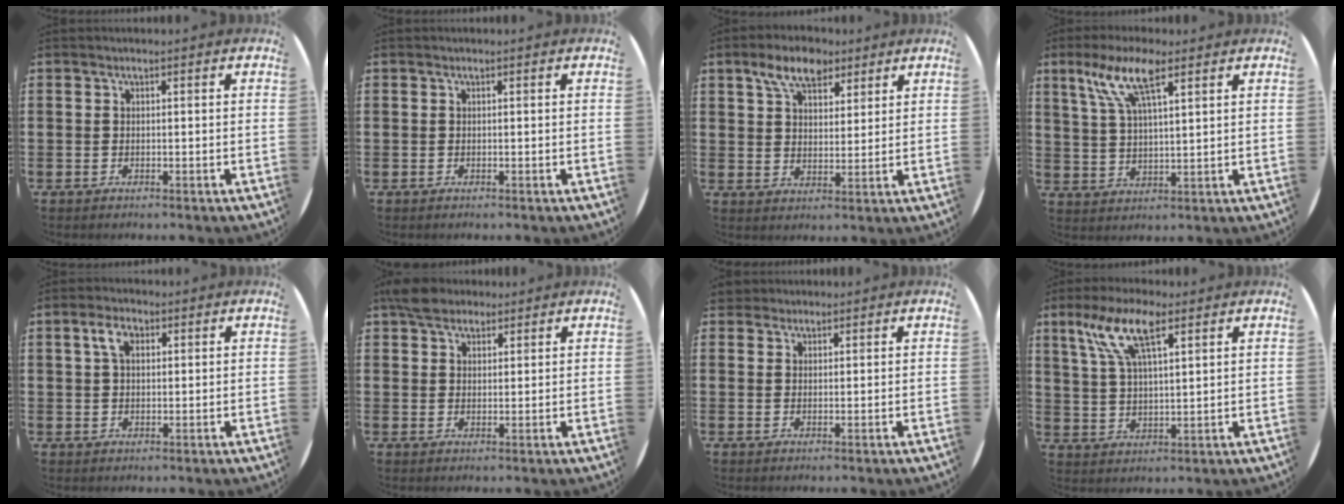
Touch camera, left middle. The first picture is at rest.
{"total": 0.0}
{"total": 6.8, "force": [4.9, 3.5, 3.3], "torque": [-0.064, -0.001, 0.086]}
{"total": 8.2, "force": [5.1, 2.2, 6.0], "torque": [-0.132, 0.002, 0.089]}
{"total": 3.4, "force": [1.7, 1.9, 2.3], "torque": [-0.052, 0.010, 0.030]}
{"total": 4.0, "force": [3.3, 1.9, 1.1], "torque": [-0.022, 0.002, 0.063]}
{"total": 2.0, "force": [1.8, 0.8, 0.2], "torque": [0.000, 0.002, 0.035]}
{"total": 8.6, "force": [5.2, 2.7, 6.3], "torque": [-0.140, 0.005, 0.091]}